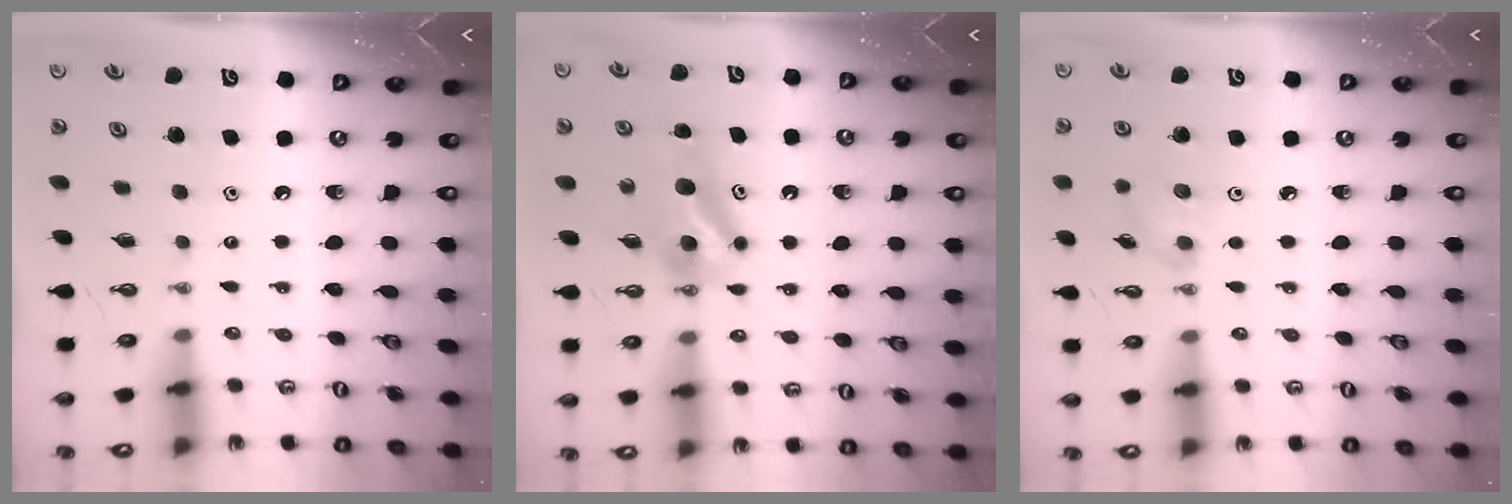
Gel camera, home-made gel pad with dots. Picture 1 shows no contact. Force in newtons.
{"total": 7.2, "press": 7.0, "slide": 1.6}
{"total": 4.9, "press": 4.5, "slide": 1.9}